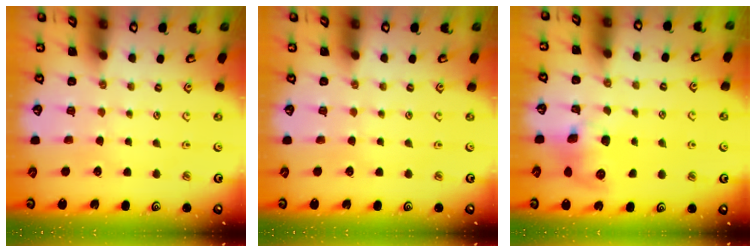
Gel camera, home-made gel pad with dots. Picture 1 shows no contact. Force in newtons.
{"total": 0.0}
{"total": 9.2, "press": 9.2, "slide": 0.5}